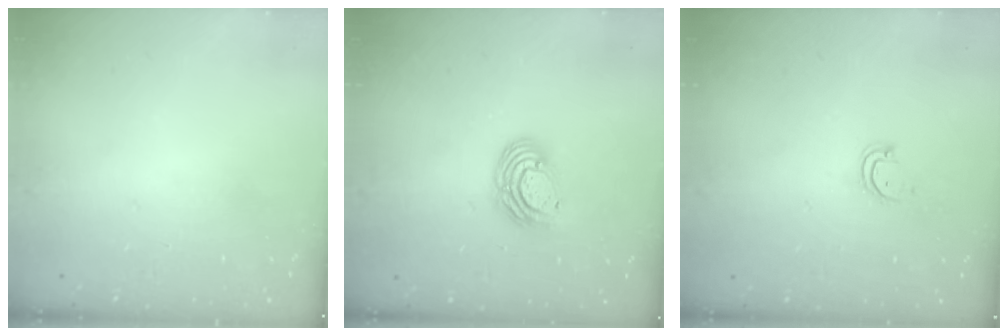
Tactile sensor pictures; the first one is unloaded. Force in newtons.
{"total": 8.5, "press": 8.4, "slide": 1.3}
{"total": 3.5, "press": 3.5, "slide": 0.4}